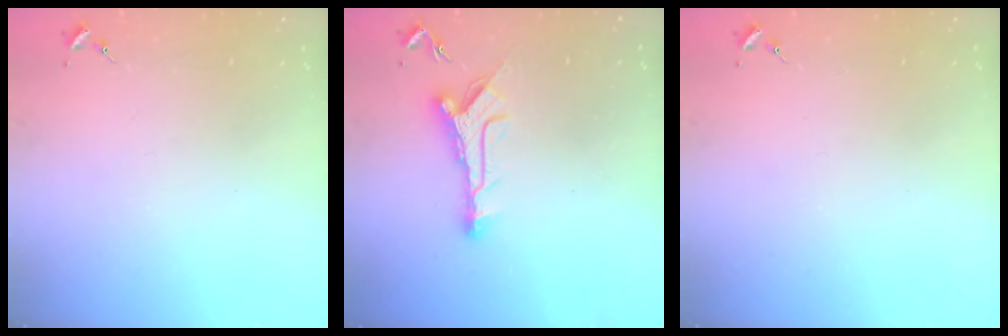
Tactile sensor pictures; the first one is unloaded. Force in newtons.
{"total": 10.9, "press": 10.9, "slide": 0.5}
{"total": 0.0}